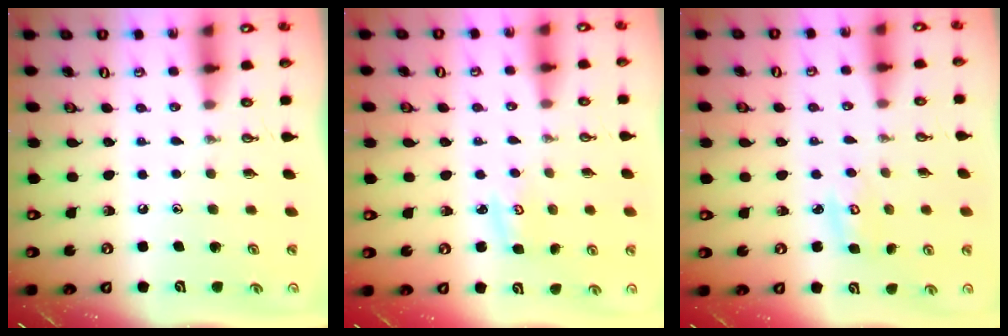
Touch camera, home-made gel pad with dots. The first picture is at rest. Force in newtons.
{"total": 2.9, "press": 2.9, "slide": 0.2}
{"total": 4.0, "press": 4.0, "slide": 0.3}